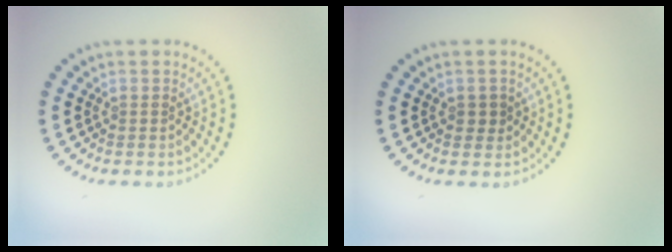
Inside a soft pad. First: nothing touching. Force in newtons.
{"total": 1.1, "press": 1.1, "slide": 0.3}